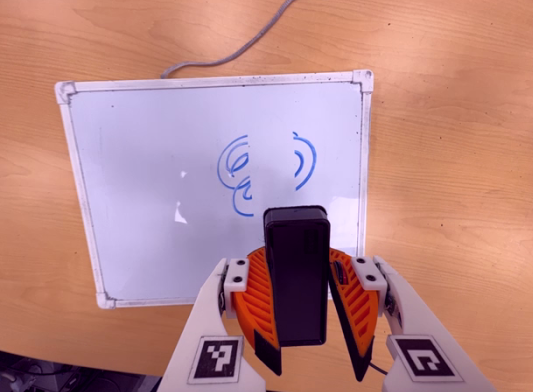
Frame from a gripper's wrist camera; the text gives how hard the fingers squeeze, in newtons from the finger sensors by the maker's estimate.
{"total": 9.5, "left": 9.9, "right": 9.2}